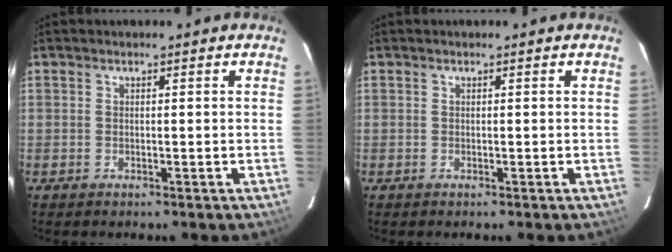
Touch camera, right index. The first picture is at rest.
{"total": 0.0}